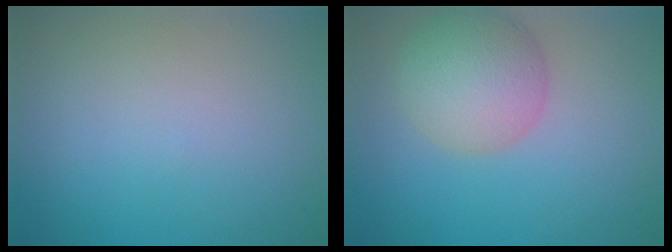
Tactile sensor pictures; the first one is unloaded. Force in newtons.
{"total": 5.6, "press": 5.5, "slide": 0.4}